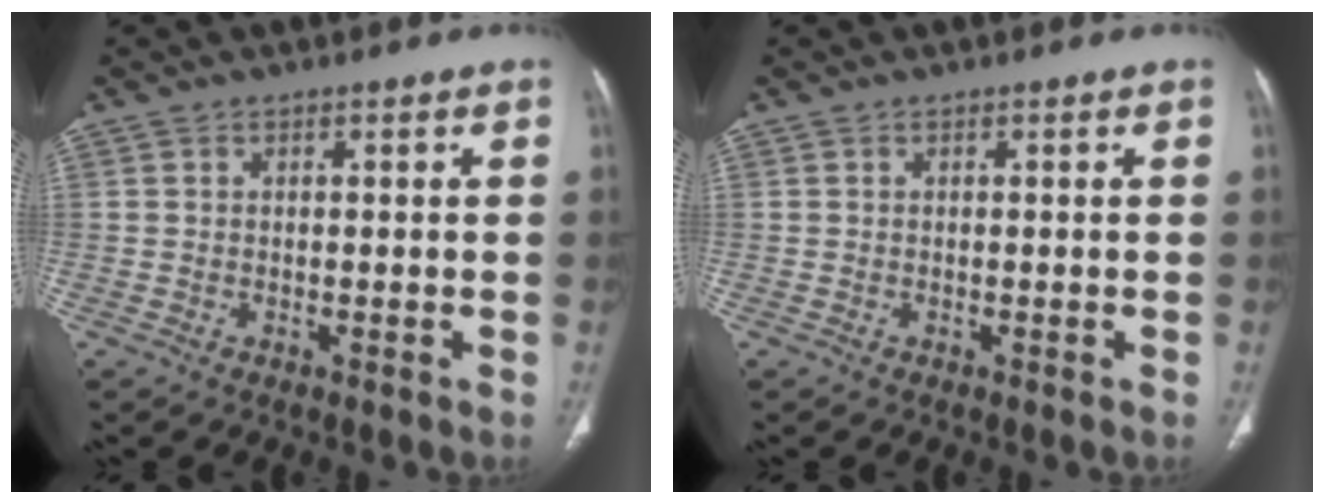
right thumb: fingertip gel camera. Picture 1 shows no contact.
{"total": 0.0}